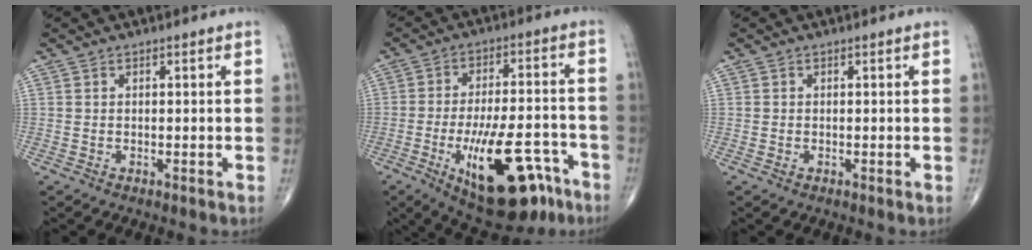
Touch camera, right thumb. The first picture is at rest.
{"total": 20.0, "force": [-9.1, 8.3, 15.7], "torque": [-0.227, 0.039, -0.123]}
{"total": 0.6, "force": [-0.1, 0.4, 0.4], "torque": [-0.011, 0.000, -0.002]}